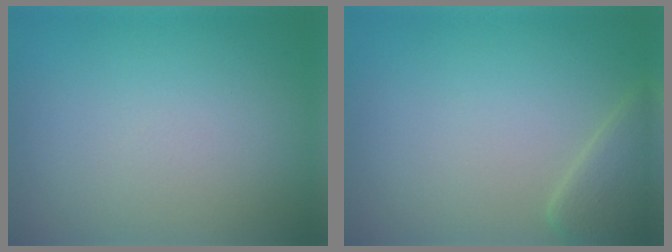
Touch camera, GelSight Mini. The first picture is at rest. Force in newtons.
{"total": 2.6, "press": 2.6, "slide": 0.2}